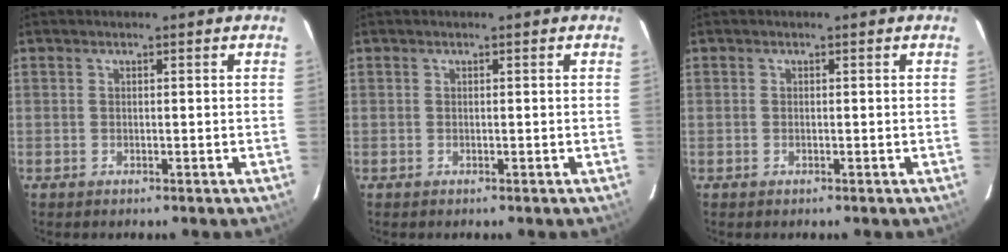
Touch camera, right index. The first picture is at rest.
{"total": 0.0}
{"total": 0.0}